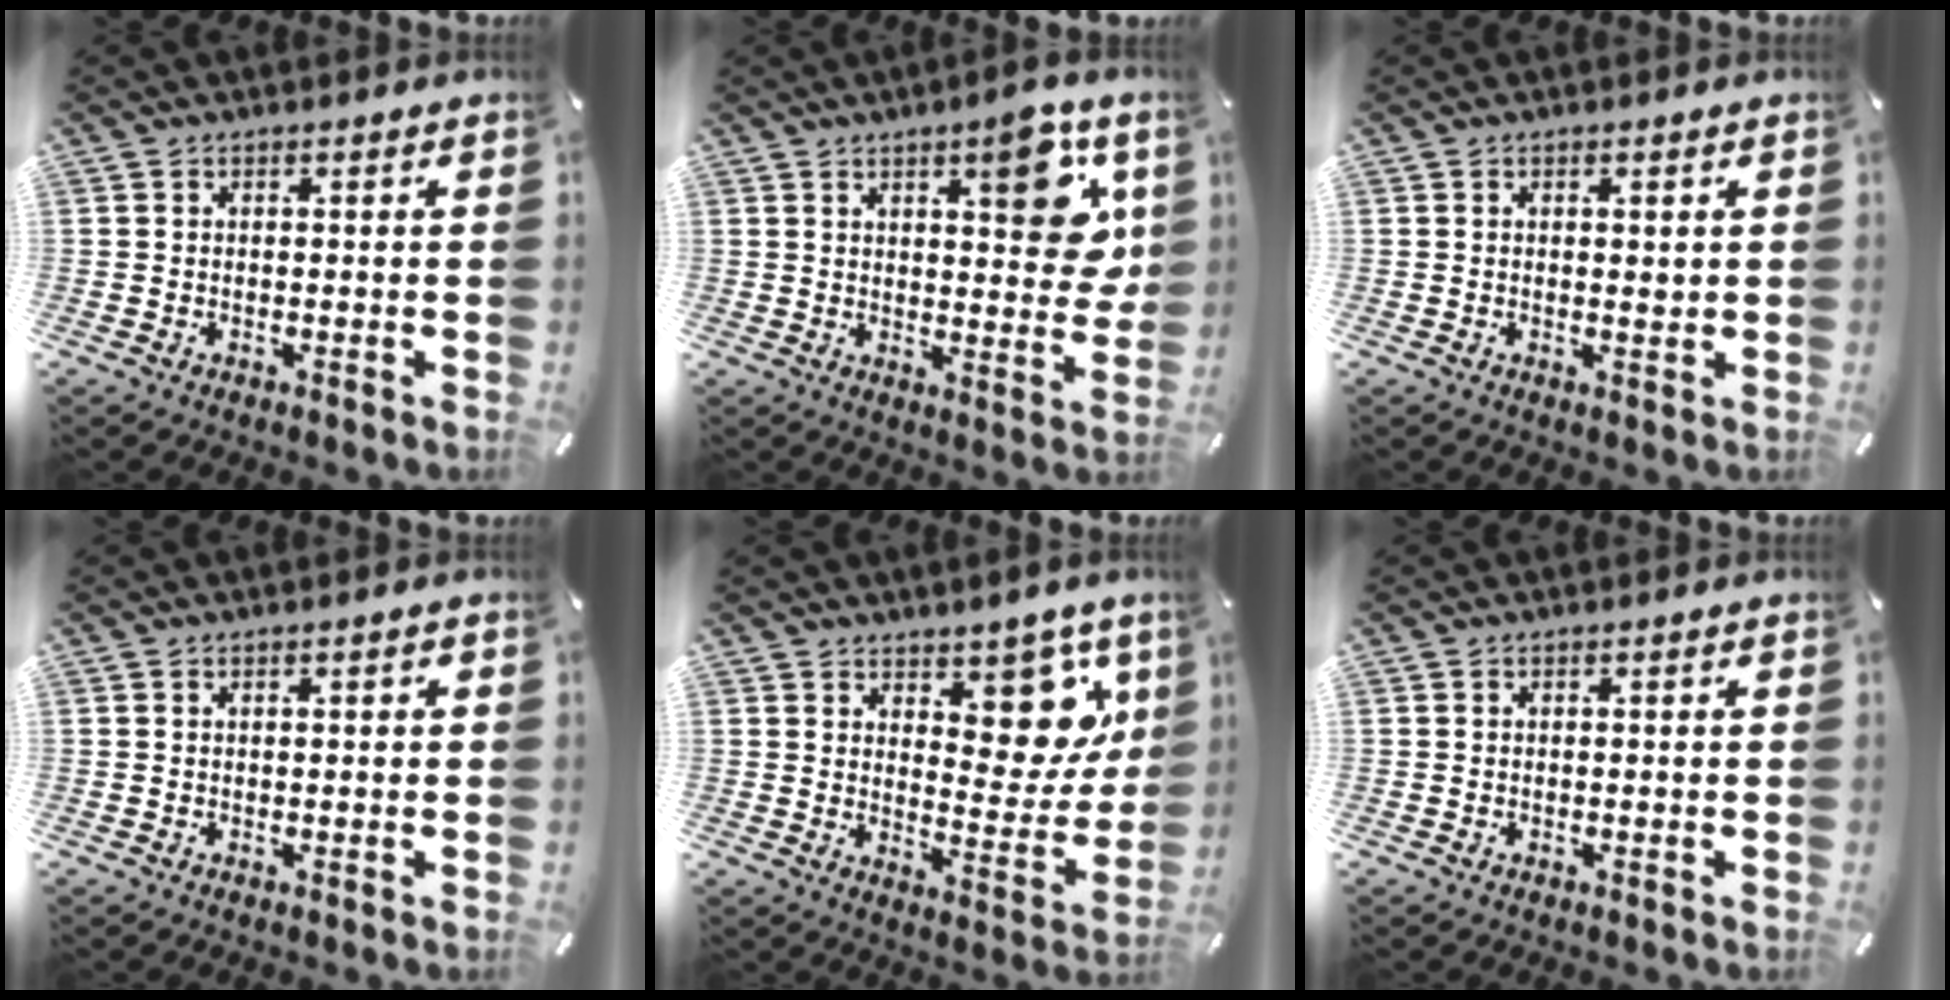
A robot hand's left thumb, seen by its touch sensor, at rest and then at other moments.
{"total": 12.0, "force": [6.0, 4.7, 9.2], "torque": [-0.103, -0.031, 0.093]}
{"total": 1.3, "force": [0.3, 0.5, 1.1], "torque": [-0.014, -0.001, 0.003]}
{"total": 1.0, "force": [0.2, 0.3, 0.9], "torque": [-0.016, 0.005, 0.002]}
{"total": 12.0, "force": [7.3, 7.1, 6.4], "torque": [-0.044, -0.068, 0.128]}
{"total": 0.0}